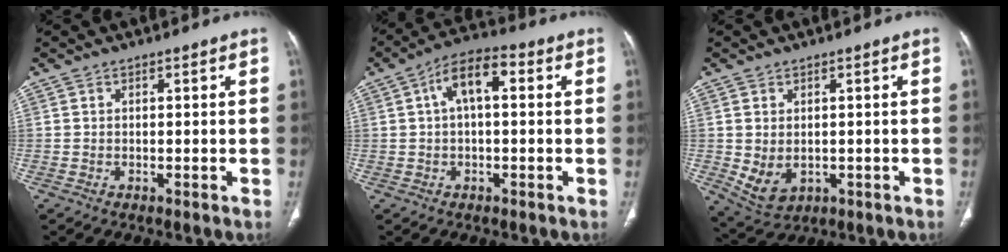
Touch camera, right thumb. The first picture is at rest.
{"total": 8.4, "force": [1.7, 4.0, 7.2], "torque": [-0.124, 0.030, 0.020]}
{"total": 6.0, "force": [-0.4, 4.2, 4.2], "torque": [-0.074, -0.007, 0.015]}